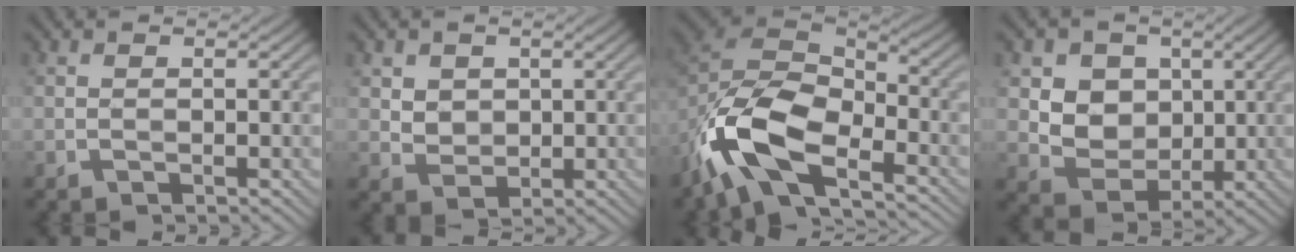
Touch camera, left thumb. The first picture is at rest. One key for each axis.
{"total": 3.1, "fx": 1.4, "fy": 2.5, "fz": 1.1, "tx": -0.050, "ty": -0.011, "tz": 0.031}
{"total": 14.0, "fx": -7.9, "fy": 6.6, "fz": 9.5, "tx": -0.217, "ty": -0.017, "tz": -0.161}
{"total": 6.7, "fx": 1.9, "fy": 5.7, "fz": 3.0, "tx": -0.084, "ty": -0.014, "tz": 0.042}